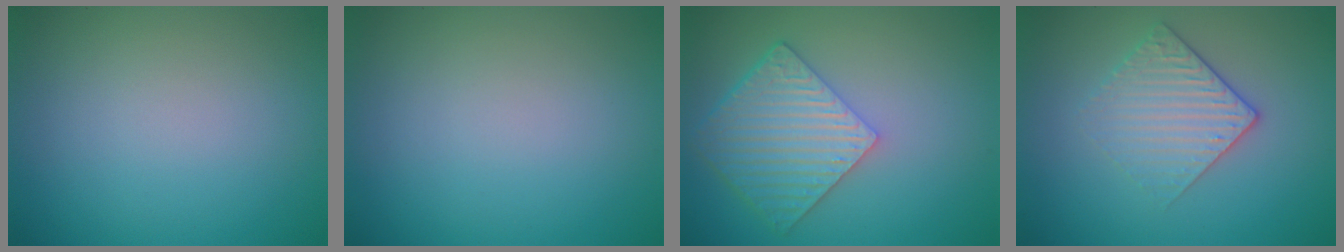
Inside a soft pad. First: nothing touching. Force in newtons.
{"total": 0.0}
{"total": 6.0, "press": 4.4, "slide": 4.1}
{"total": 3.0, "press": 2.7, "slide": 1.3}